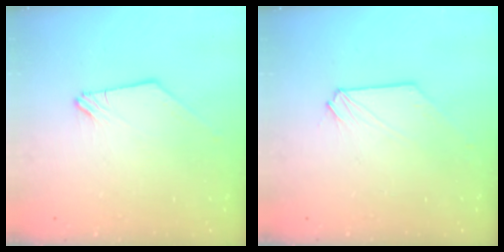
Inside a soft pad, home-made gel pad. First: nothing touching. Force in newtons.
{"total": 0.0}